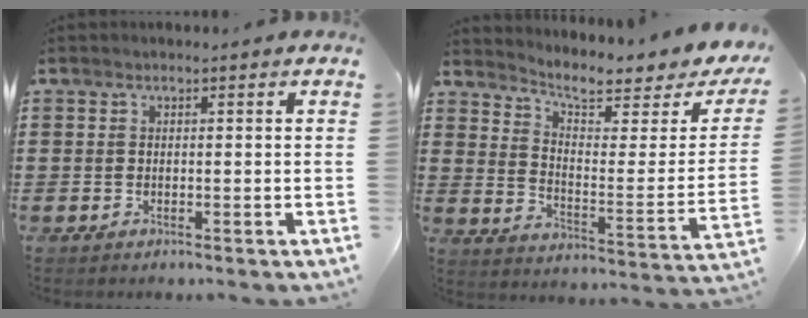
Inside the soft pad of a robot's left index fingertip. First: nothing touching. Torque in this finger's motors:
{"motor_torque": [2.04, -0.10, 0.35, 0.05]}